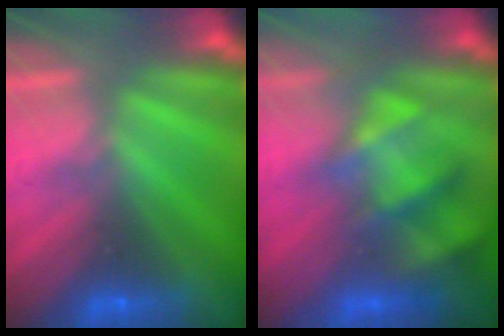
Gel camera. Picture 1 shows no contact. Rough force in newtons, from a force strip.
{"total": 4.8}